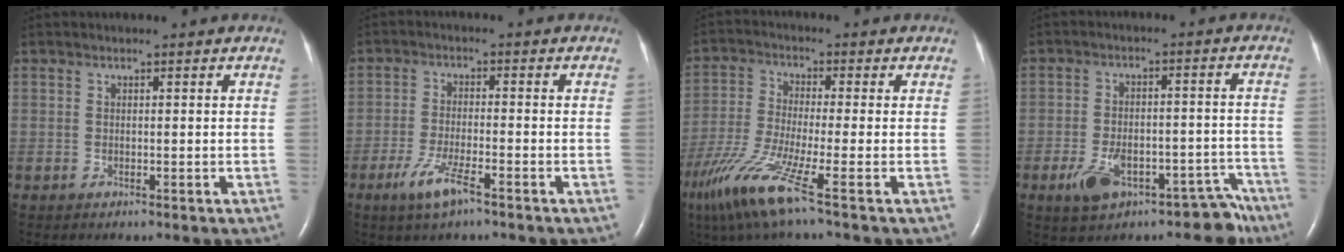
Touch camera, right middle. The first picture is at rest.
{"total": 5.4, "force": [-3.3, 0.6, 4.2], "torque": [-0.099, -0.010, -0.062]}
{"total": 10.0, "force": [-5.9, -0.6, 8.1], "torque": [-0.174, -0.037, -0.121]}
{"total": 9.7, "force": [-6.6, 4.5, 5.5], "torque": [-0.069, 0.028, -0.095]}